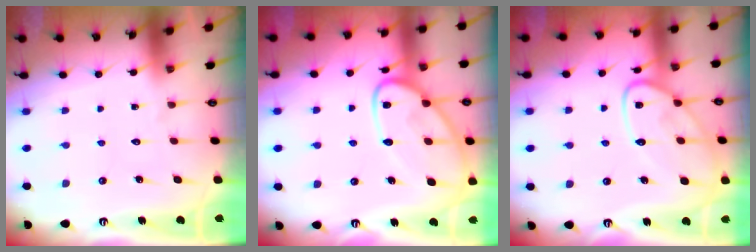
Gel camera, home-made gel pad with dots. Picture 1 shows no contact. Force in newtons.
{"total": 15.1, "press": 15.0, "slide": 1.4}
{"total": 13.2, "press": 13.2, "slide": 1.2}